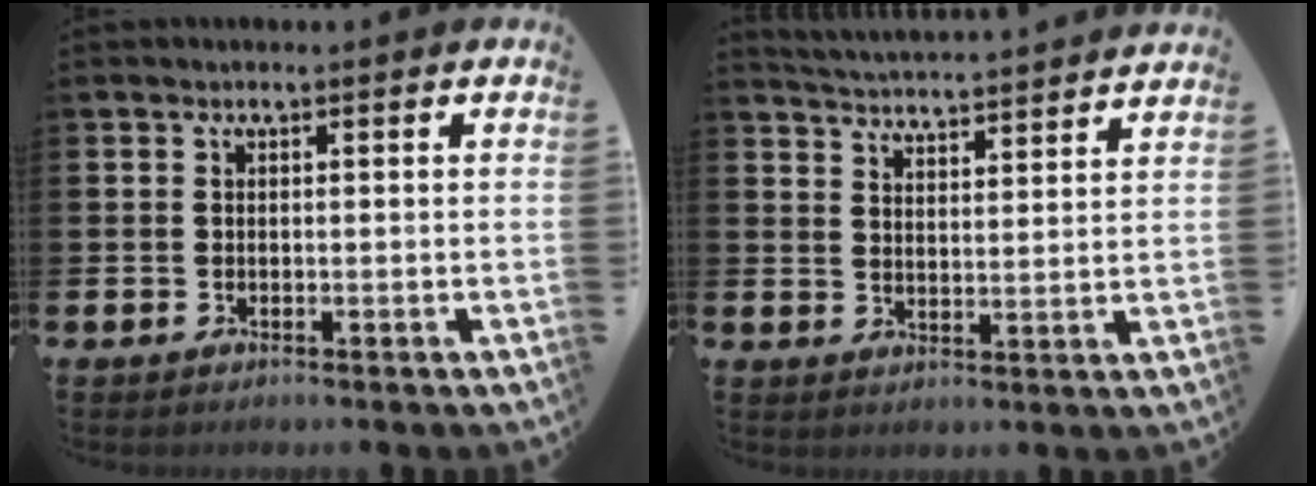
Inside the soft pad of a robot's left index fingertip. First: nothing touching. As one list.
[{"total": 4.6, "force": [4.6, -0.3, 0.0], "torque": [-0.022, -0.037, 0.081]}]